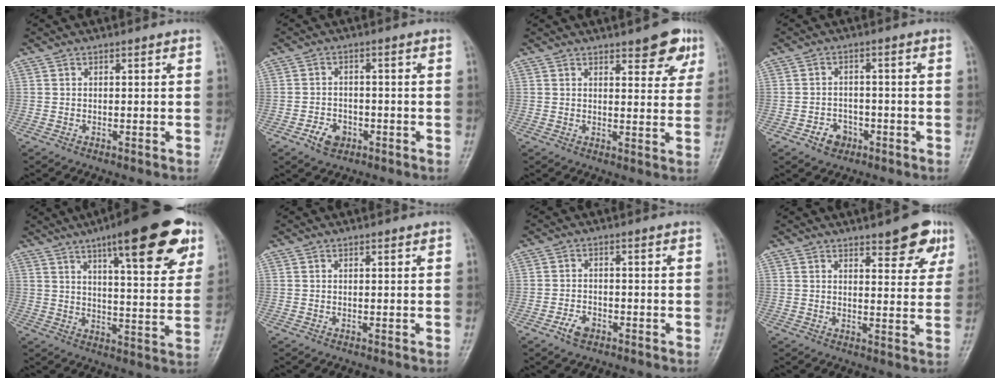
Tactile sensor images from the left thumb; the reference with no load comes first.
{"total": 4.2, "force": [-2.1, 3.0, 2.0], "torque": [-0.024, 0.014, -0.034]}
{"total": 7.3, "force": [4.5, 2.8, 5.1], "torque": [-0.035, -0.021, 0.054]}
{"total": 4.0, "force": [-2.1, 3.1, 1.4], "torque": [-0.005, 0.018, -0.032]}
{"total": 20.5, "force": [11.5, 5.4, 16.0], "torque": [-0.193, -0.032, 0.161]}
{"total": 0.0}
{"total": 3.2, "force": [-1.9, 1.9, 1.7], "torque": [-0.031, 0.012, -0.033]}
{"total": 8.1, "force": [5.0, 3.0, 5.6], "torque": [-0.043, -0.025, 0.062]}